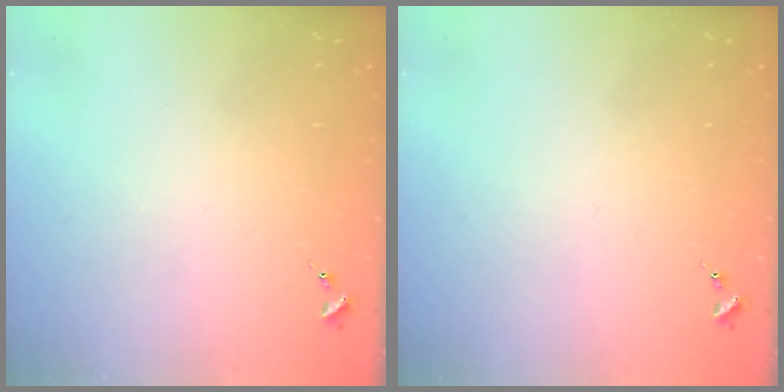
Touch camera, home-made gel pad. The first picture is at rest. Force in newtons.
{"total": 0.0}